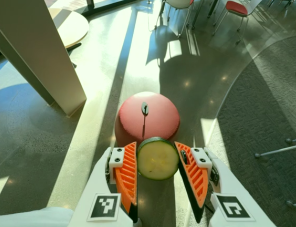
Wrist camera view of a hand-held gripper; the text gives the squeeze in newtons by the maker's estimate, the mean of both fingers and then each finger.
{"total": 9.7, "left": 9.9, "right": 9.4}